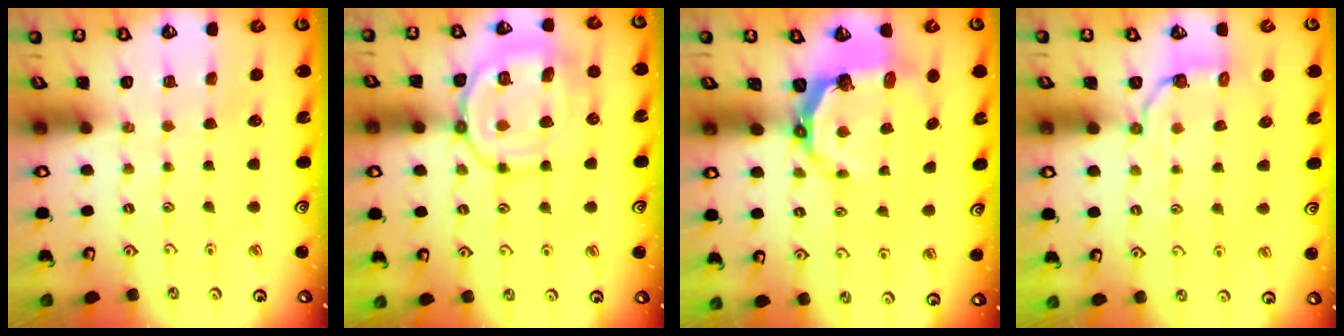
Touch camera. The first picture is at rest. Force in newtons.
{"total": 15.2, "press": 15.1, "slide": 1.4}
{"total": 6.8, "press": 5.2, "slide": 4.4}
{"total": 3.9, "press": 2.1, "slide": 3.3}